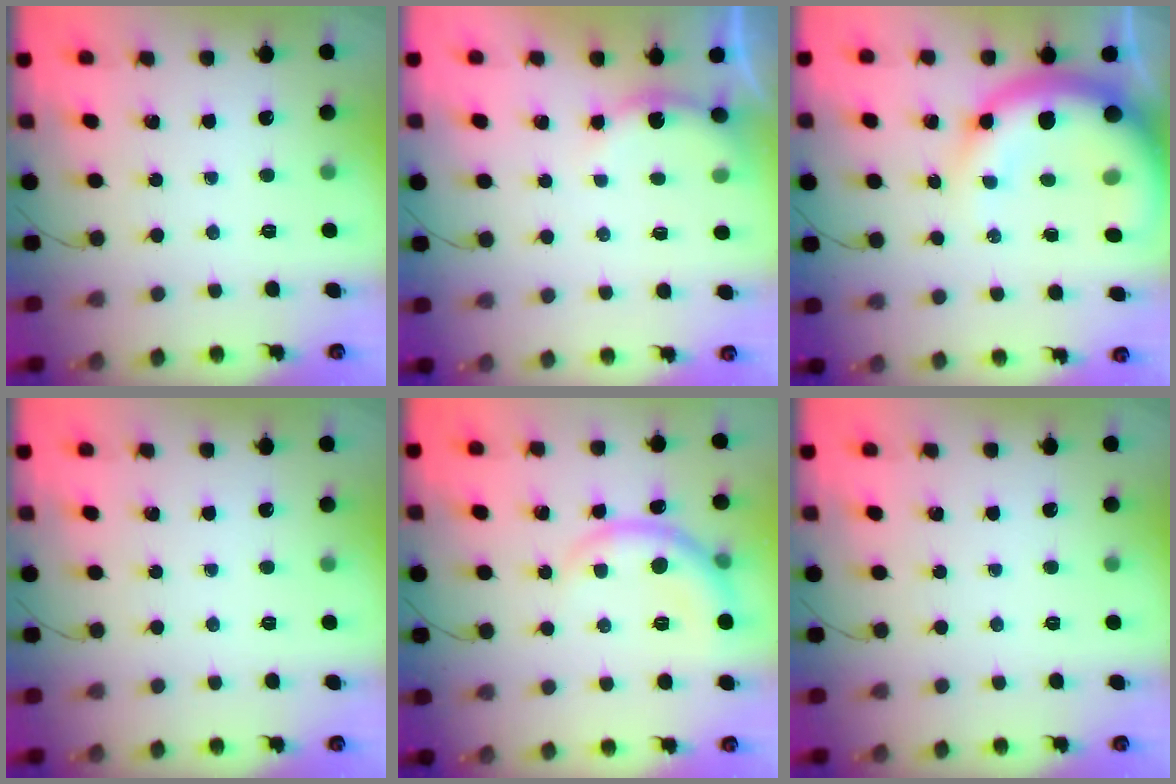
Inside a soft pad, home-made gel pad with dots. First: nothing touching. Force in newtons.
{"total": 6.1, "press": 6.0, "slide": 0.9}
{"total": 16.5, "press": 16.1, "slide": 3.8}
{"total": 0.0}
{"total": 8.0, "press": 7.9, "slide": 0.8}
{"total": 0.0}